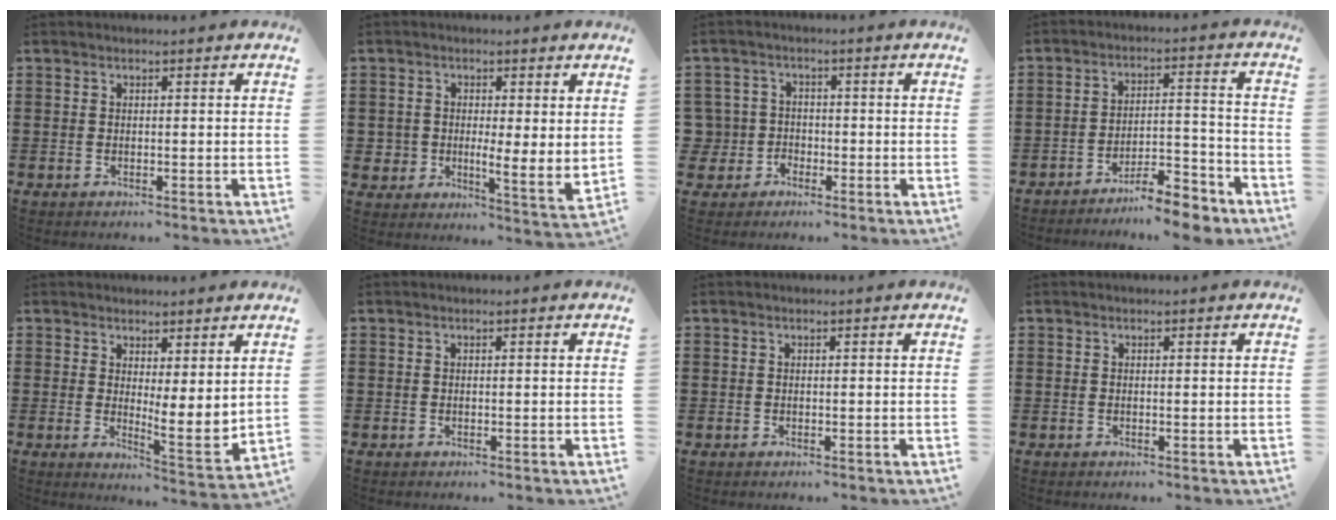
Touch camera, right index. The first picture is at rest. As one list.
[{"total": 3.7, "force": [1.7, 2.9, 1.4], "torque": [-0.038, -0.004, 0.029]}, {"total": 4.1, "force": [-1.3, 3.8, 0.5], "torque": [-0.040, 0.004, -0.034]}, {"total": 8.1, "force": [-7.5, 1.2, 2.9], "torque": [-0.035, 0.024, -0.141]}, {"total": 4.6, "force": [3.2, 1.2, 3.1], "torque": [-0.054, -0.027, 0.057]}, {"total": 0.0}, {"total": 0.0}, {"total": 0.0}]